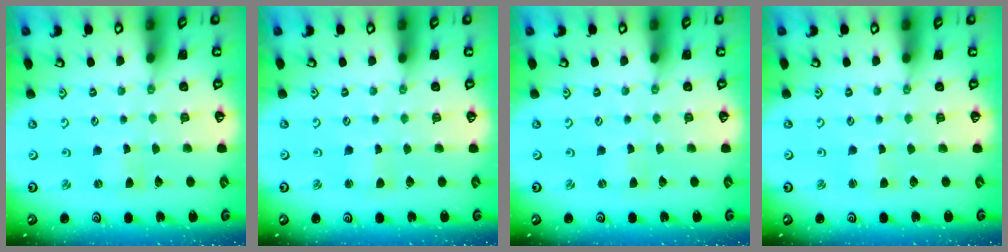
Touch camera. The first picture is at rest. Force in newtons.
{"total": 2.0, "press": 2.0, "slide": 0.3}
{"total": 0.0}
{"total": 1.9, "press": 1.8, "slide": 0.3}